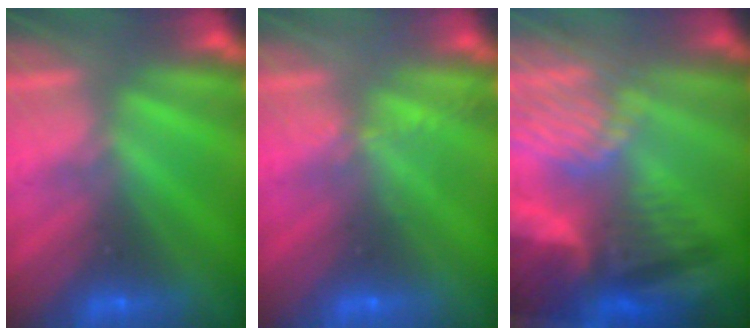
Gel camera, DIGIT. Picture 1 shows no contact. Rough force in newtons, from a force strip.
{"total": 2.1}
{"total": 8.9}